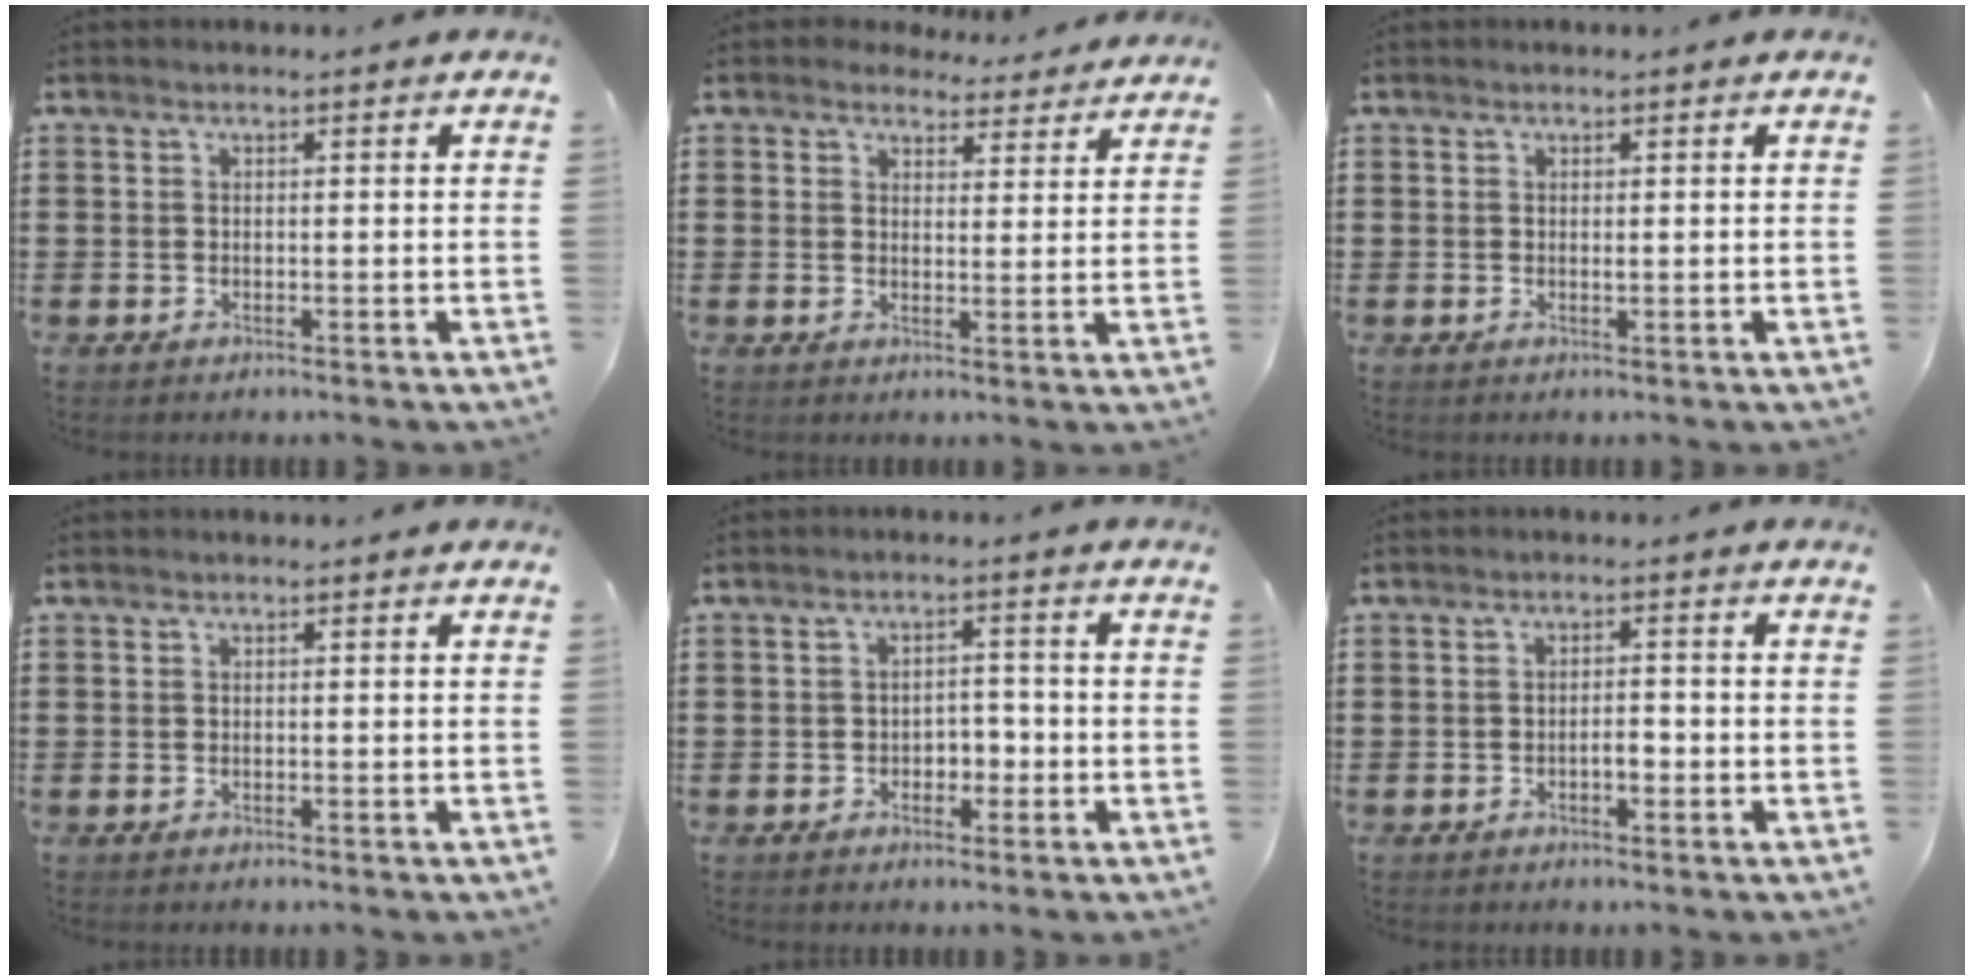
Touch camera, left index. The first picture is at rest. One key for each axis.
{"total": 4.1, "fx": 3.8, "fy": 1.4, "fz": 0.4, "tx": -0.015, "ty": -0.012, "tz": 0.070}
{"total": 0.5, "fx": 0.2, "fy": 0.1, "fz": 0.5, "tx": -0.009, "ty": -0.002, "tz": 0.004}
{"total": 0.0}
{"total": 2.6, "fx": -1.2, "fy": 1.9, "fz": 1.3, "tx": -0.030, "ty": 0.004, "tz": -0.028}
{"total": 2.2, "fx": -0.7, "fy": 0.7, "fz": 1.9, "tx": -0.037, "ty": 0.005, "tz": -0.015}